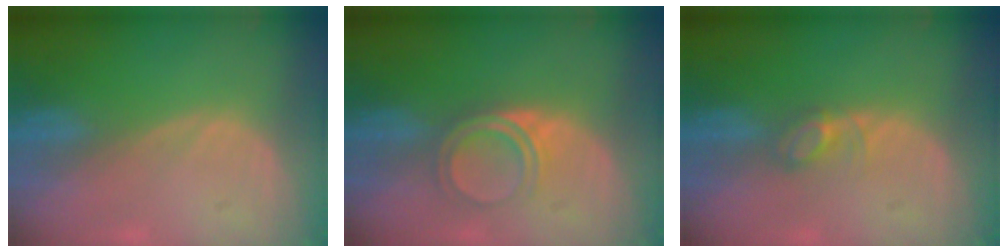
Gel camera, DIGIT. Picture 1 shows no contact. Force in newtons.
{"total": 4.9, "press": 4.2, "slide": 2.5}
{"total": 2.8, "press": 2.8, "slide": 0.4}